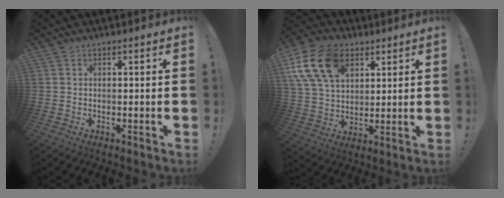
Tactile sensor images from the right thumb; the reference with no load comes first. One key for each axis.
{"total": 17.3, "fx": 7.7, "fy": 11.7, "fz": 10.2, "tx": -0.188, "ty": -0.023, "tz": 0.145}